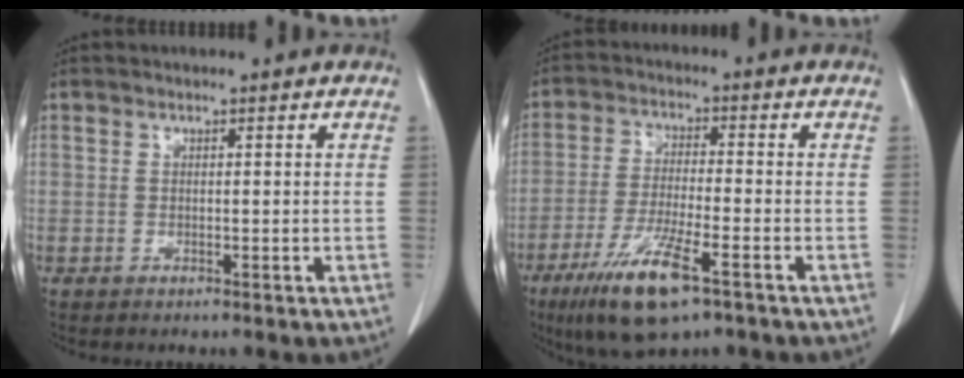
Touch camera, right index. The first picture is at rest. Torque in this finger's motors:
{"motor_torque": [1.23, -0.91, 0.53, 0.15]}